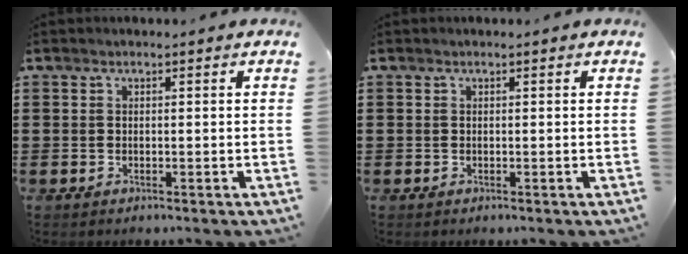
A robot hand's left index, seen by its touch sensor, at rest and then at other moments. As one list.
[{"total": 0.0}]